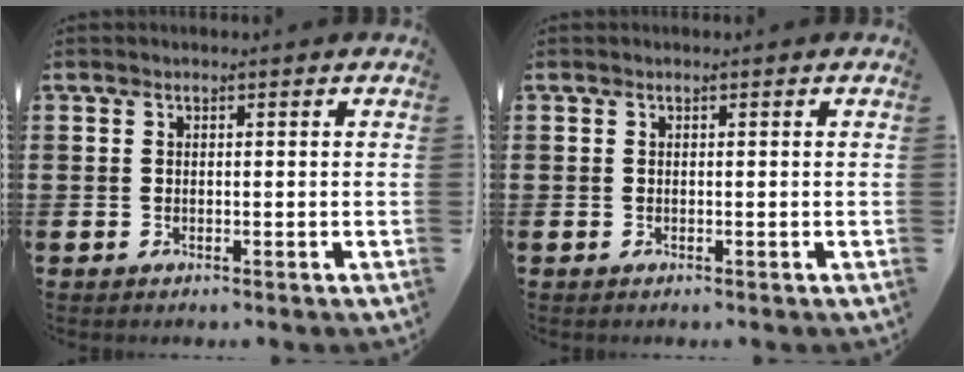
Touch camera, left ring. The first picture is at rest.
{"total": 0.0}